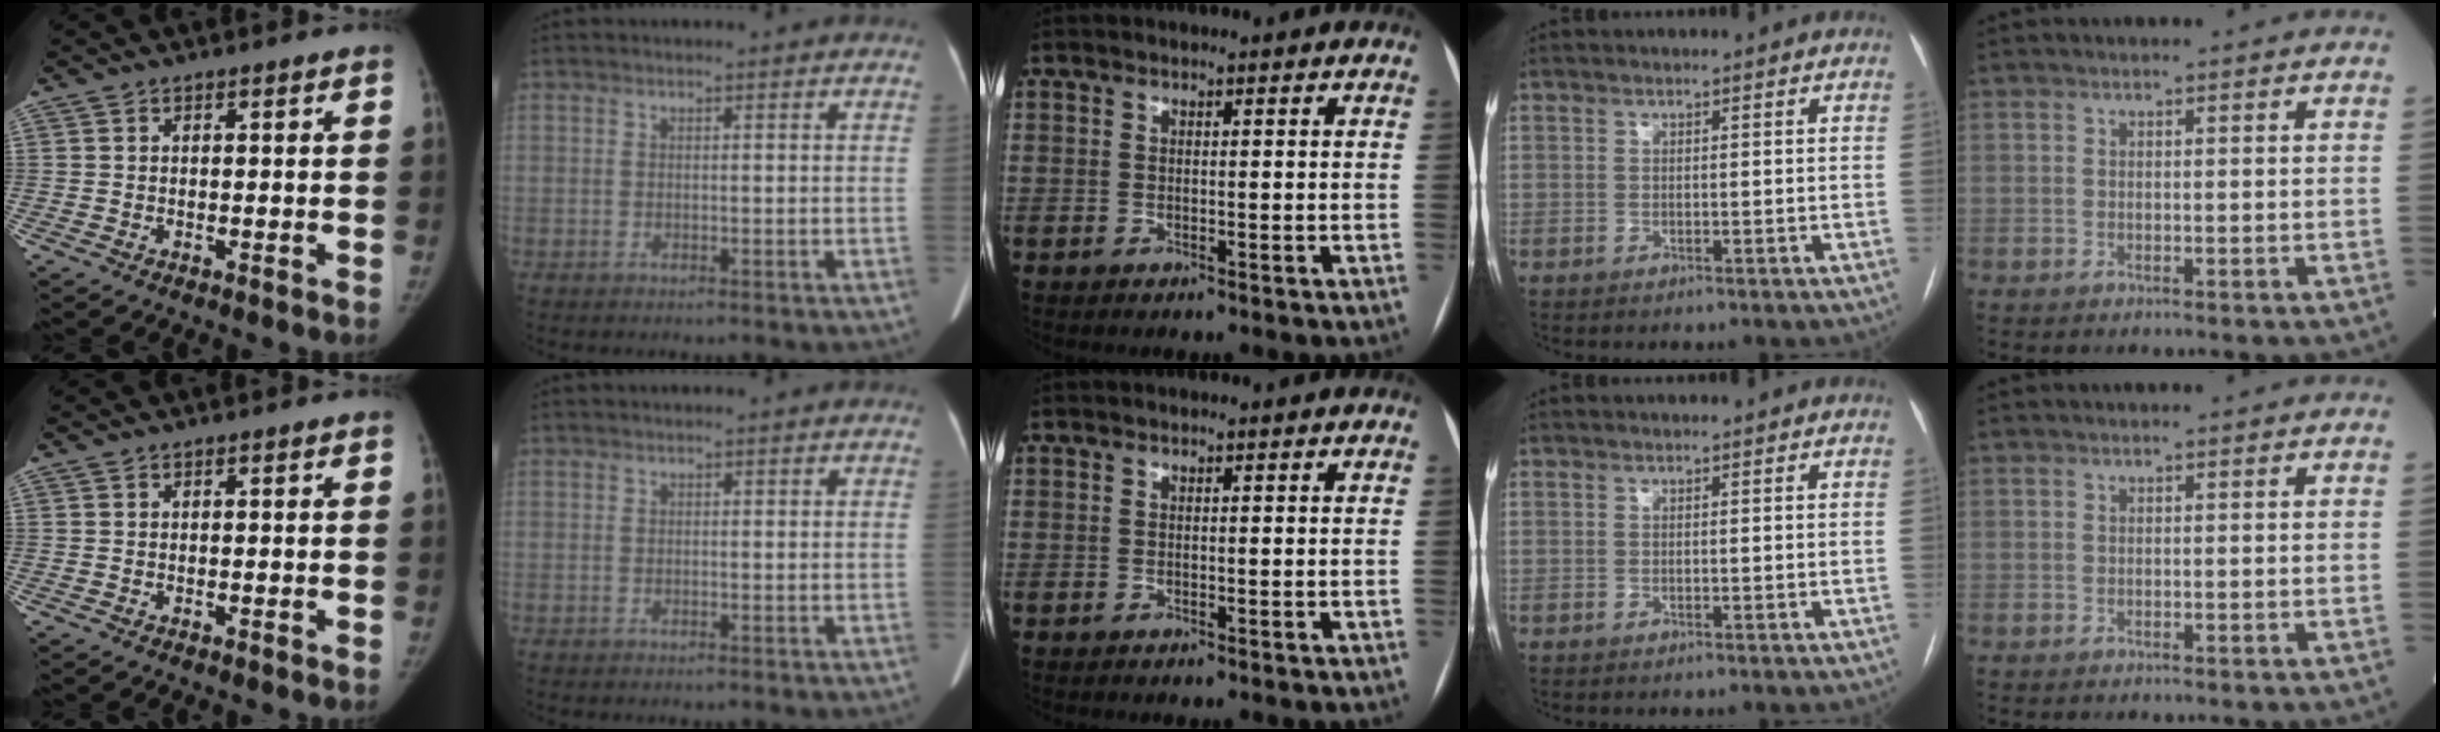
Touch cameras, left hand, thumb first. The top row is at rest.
{}